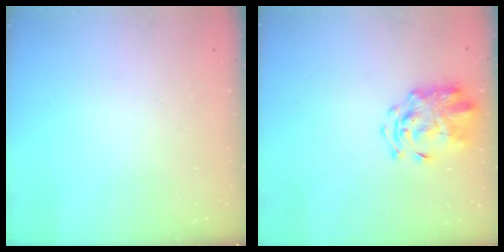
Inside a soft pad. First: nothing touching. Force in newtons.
{"total": 3.1, "press": 3.0, "slide": 1.0}